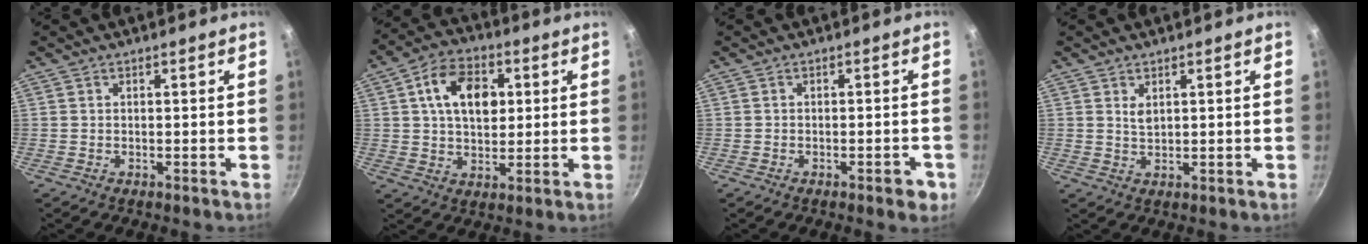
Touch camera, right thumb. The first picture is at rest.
{"total": 12.4, "force": [2.9, 8.3, 8.8], "torque": [-0.122, 0.005, 0.039]}
{"total": 3.4, "force": [-1.7, 1.3, 2.7], "torque": [-0.025, 0.012, -0.019]}
{"total": 2.1, "force": [1.0, 1.2, 1.5], "torque": [-0.024, -0.007, 0.020]}